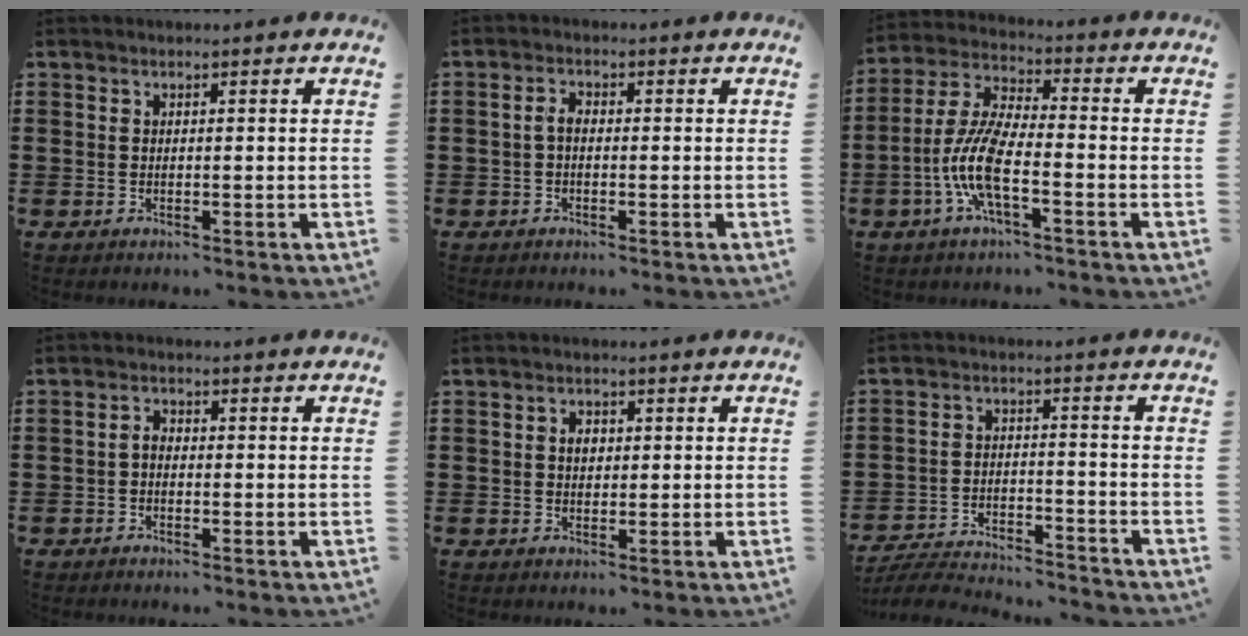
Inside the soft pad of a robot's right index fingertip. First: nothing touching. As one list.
[{"total": 1.9, "force": [-0.4, 1.0, 1.6], "torque": [-0.040, -0.001, -0.011]}, {"total": 8.9, "force": [-3.2, 2.5, 7.9], "torque": [-0.195, -0.014, -0.069]}, {"total": 1.6, "force": [-0.6, 0.9, 1.2], "torque": [-0.032, 0.000, -0.015]}, {"total": 2.2, "force": [0.4, 1.5, 1.5], "torque": [-0.033, 0.010, 0.006]}, {"total": 5.3, "force": [-5.2, 0.2, 1.0], "torque": [-0.031, -0.003, -0.107]}]